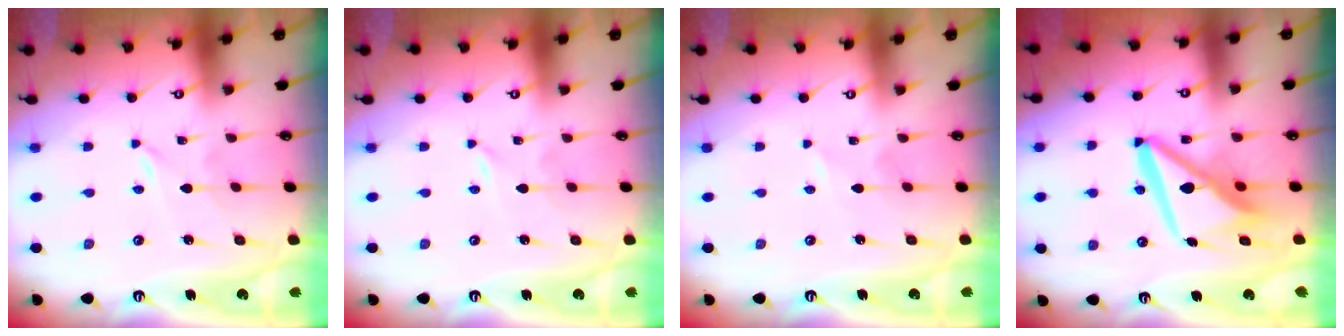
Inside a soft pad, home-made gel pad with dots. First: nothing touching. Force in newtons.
{"total": 0.0}
{"total": 0.8, "press": 0.8, "slide": 0.2}
{"total": 12.7, "press": 12.7, "slide": 1.1}